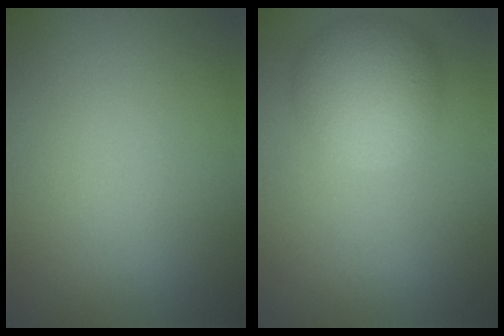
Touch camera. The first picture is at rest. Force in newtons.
{"total": 5.2, "press": 5.2, "slide": 0.4}